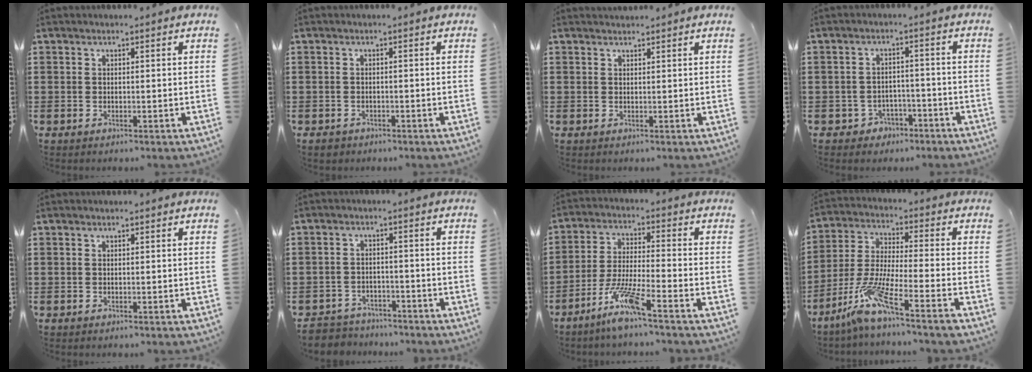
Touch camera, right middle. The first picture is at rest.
{"total": 0.8, "force": [-0.7, 0.4, 0.1], "torque": [-0.004, 0.000, -0.016]}
{"total": 0.9, "force": [0.9, 0.0, -0.1], "torque": [-0.001, -0.002, 0.019]}
{"total": 2.9, "force": [-2.5, 1.4, 0.1], "torque": [-0.013, 0.004, -0.055]}
{"total": 0.0}
{"total": 3.6, "force": [-3.5, 0.9, -0.4], "torque": [-0.007, -0.001, -0.079]}
{"total": 7.4, "force": [-5.4, 0.3, 5.0], "torque": [-0.107, -0.009, -0.104]}
{"total": 9.1, "force": [-5.8, 0.9, 6.9], "torque": [-0.157, -0.018, -0.120]}